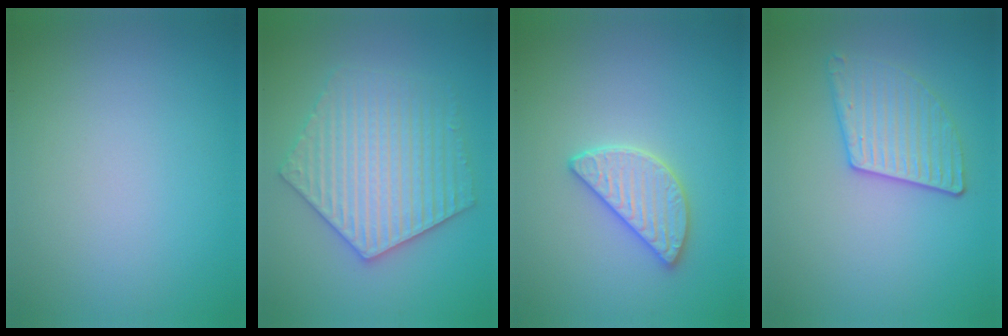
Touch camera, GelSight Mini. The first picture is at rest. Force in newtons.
{"total": 6.1, "press": 6.1, "slide": 0.9}
{"total": 2.8, "press": 2.8, "slide": 0.5}
{"total": 3.0, "press": 2.9, "slide": 0.7}